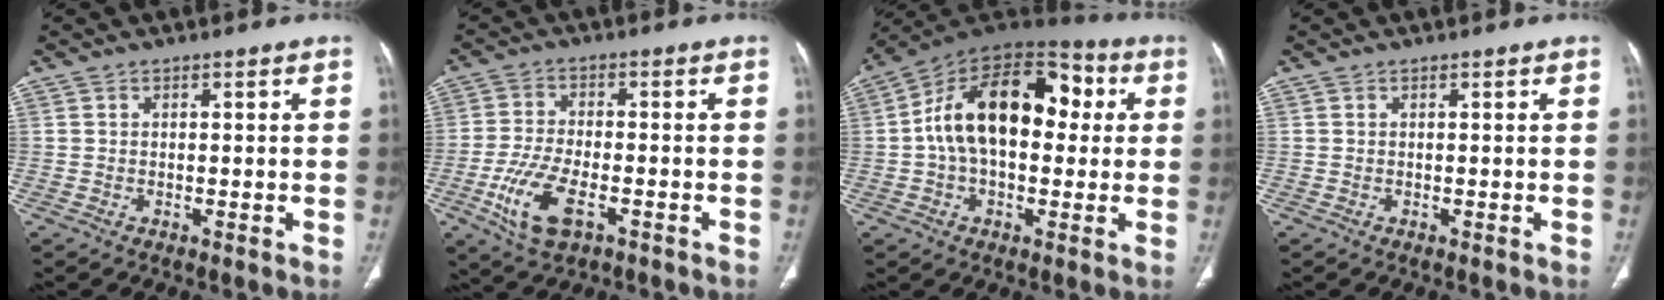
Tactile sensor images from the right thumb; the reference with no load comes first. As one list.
[{"total": 10.1, "force": [-4.1, 4.7, 7.9], "torque": [-0.170, 0.007, -0.072]}, {"total": 20.8, "force": [2.5, 12.6, 16.3], "torque": [-0.242, 0.044, 0.030]}, {"total": 0.0}]